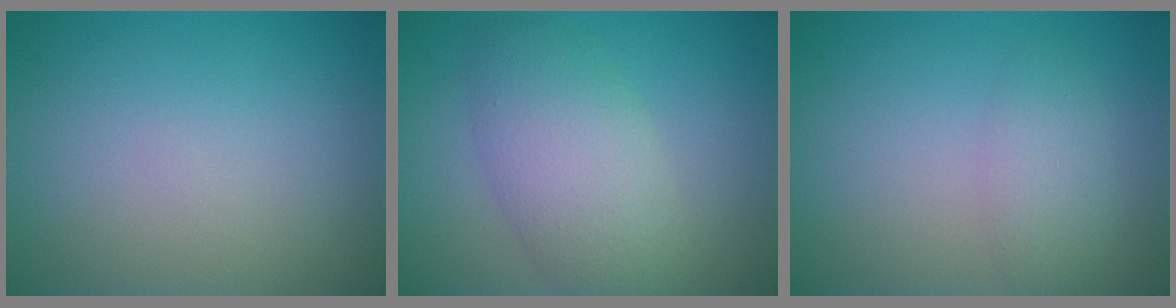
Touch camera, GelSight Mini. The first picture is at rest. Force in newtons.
{"total": 5.5, "press": 5.5, "slide": 0.1}
{"total": 2.2, "press": 2.2, "slide": 0.1}